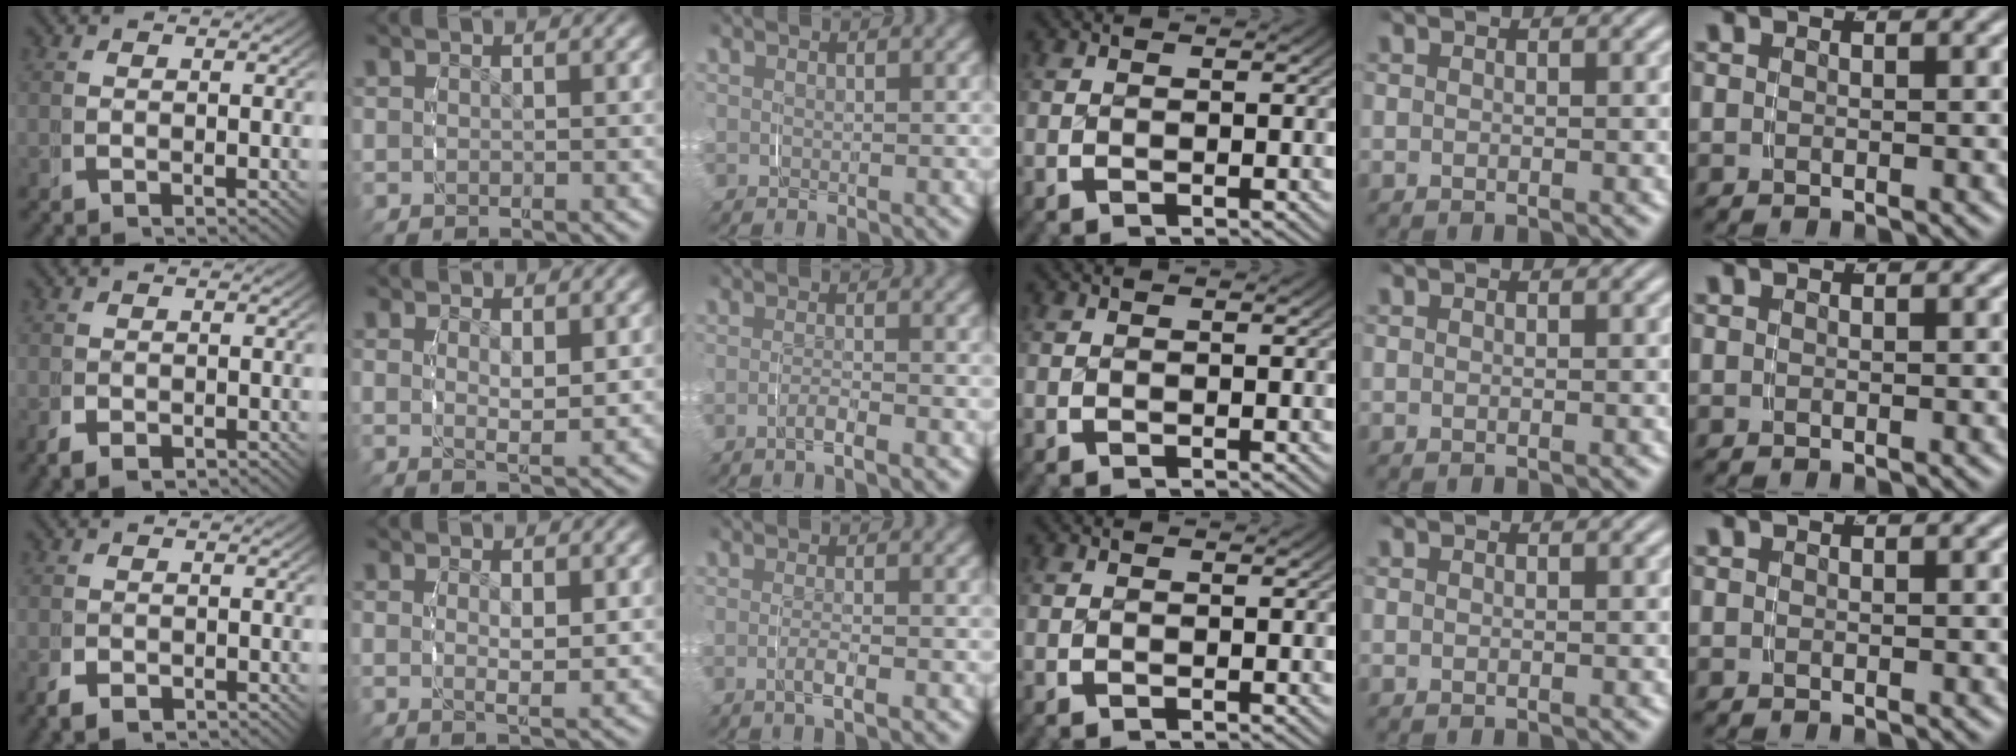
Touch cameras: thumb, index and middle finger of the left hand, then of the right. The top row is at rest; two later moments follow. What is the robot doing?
{"motion": "grasp_and_lifting", "object": "toothpaste"}